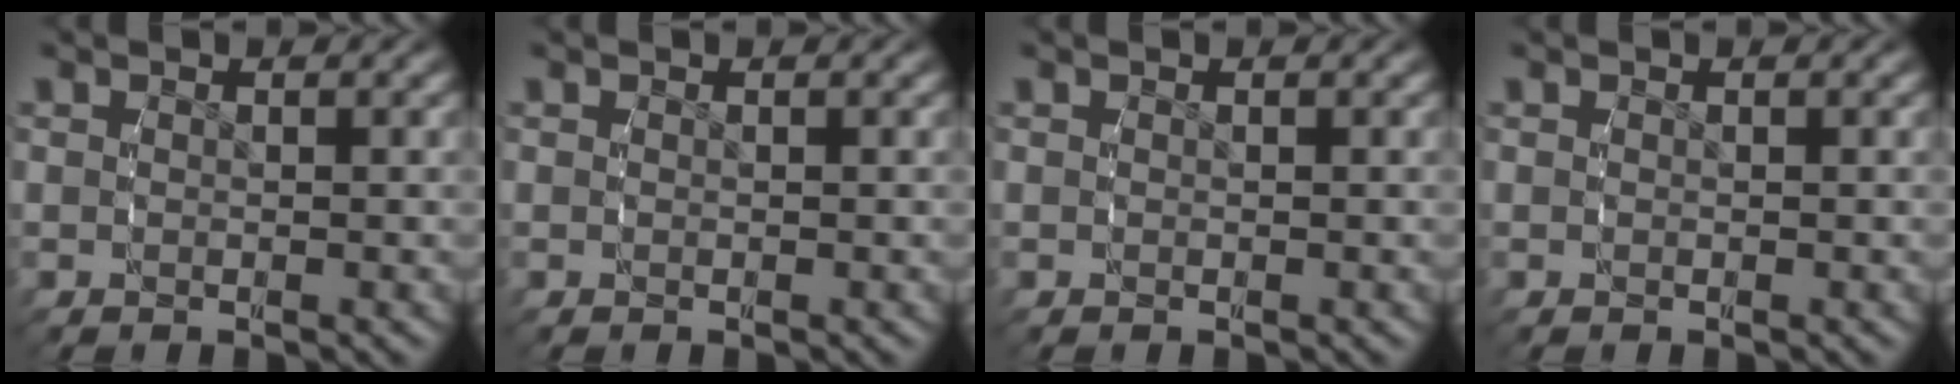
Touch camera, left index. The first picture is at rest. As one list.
[{"total": 0.0}, {"total": 0.0}, {"total": 0.0}]